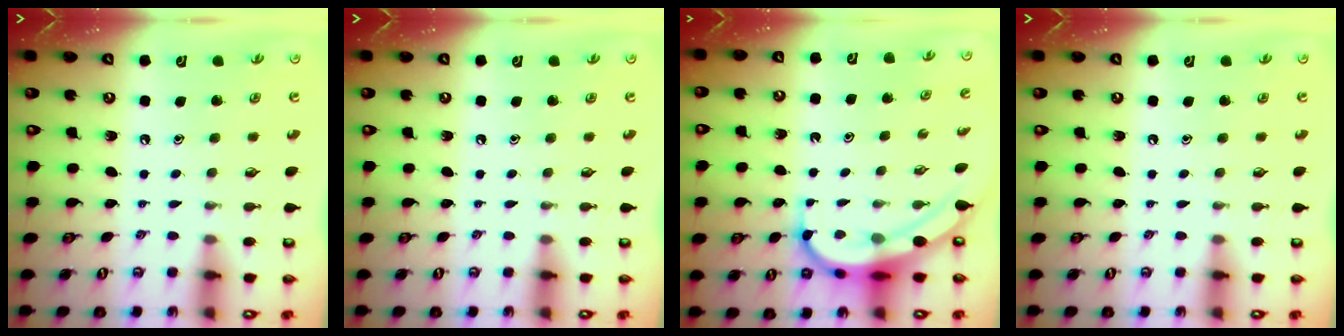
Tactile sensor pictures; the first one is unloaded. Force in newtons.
{"total": 0.0}
{"total": 7.0, "press": 6.9, "slide": 0.8}
{"total": 0.0}